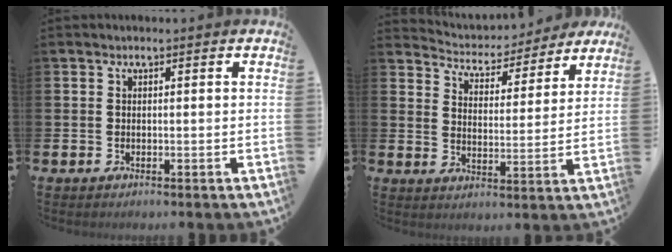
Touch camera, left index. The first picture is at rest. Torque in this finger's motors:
{"motor_torque": [1.03, -1.10, 0.33, 0.01]}